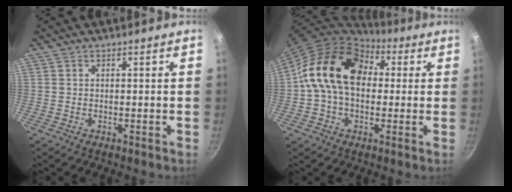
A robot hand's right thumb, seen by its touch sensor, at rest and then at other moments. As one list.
[{"total": 18.0, "force": [2.5, 13.0, 12.2], "torque": [-0.182, 0.032, 0.027]}]